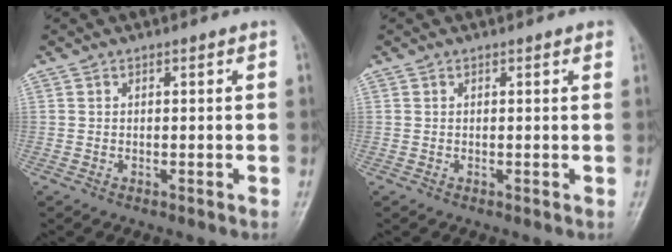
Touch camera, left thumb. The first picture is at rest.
{"total": 1.0, "force": [0.7, 0.1, 0.8], "torque": [-0.009, 0.002, 0.005]}